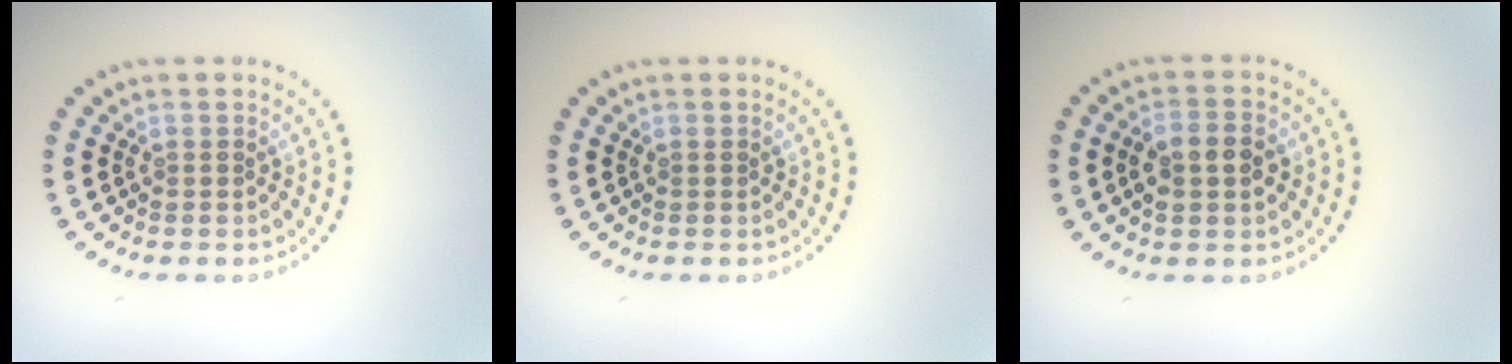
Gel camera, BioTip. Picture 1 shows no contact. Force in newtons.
{"total": 0.0}
{"total": 3.0, "press": 2.9, "slide": 0.4}